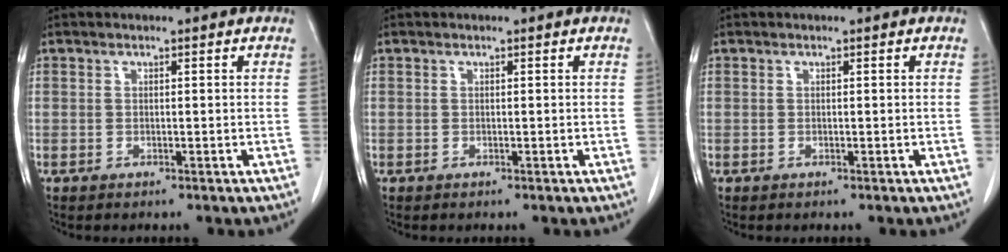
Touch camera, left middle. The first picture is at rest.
{"total": 0.0}
{"total": 0.0}